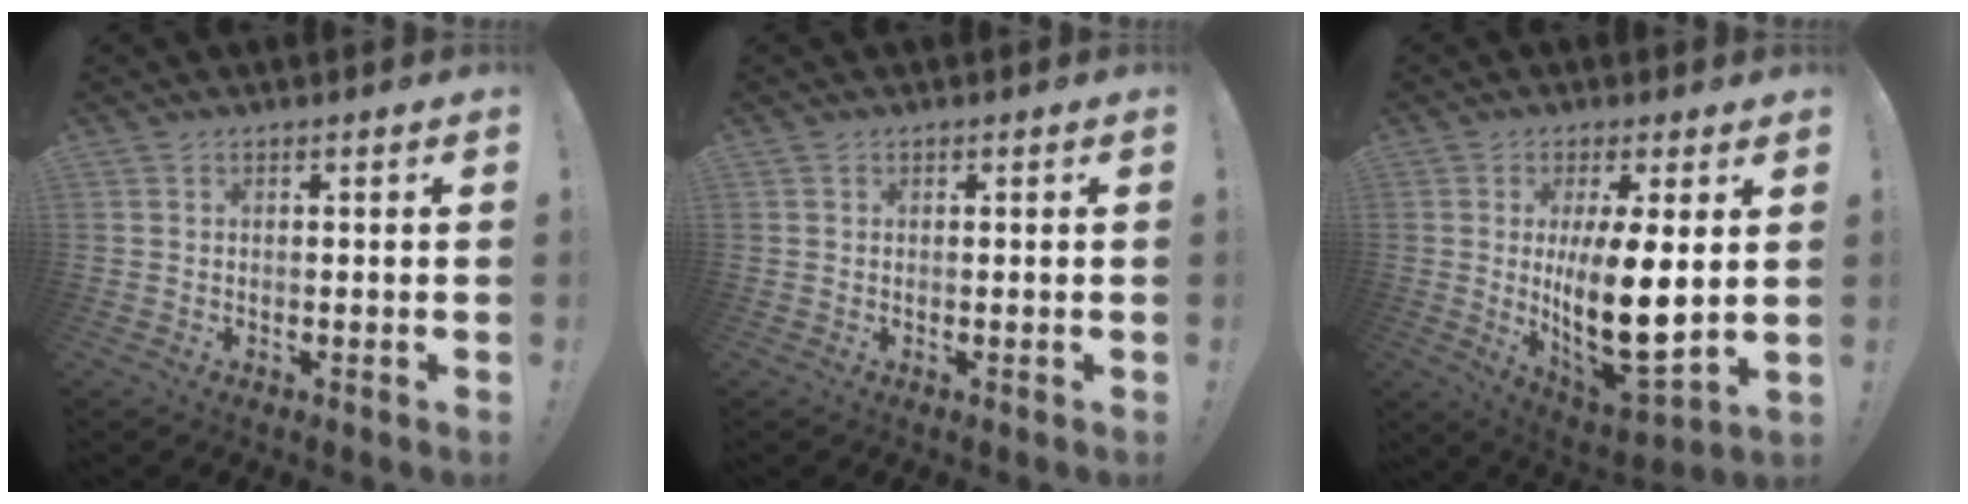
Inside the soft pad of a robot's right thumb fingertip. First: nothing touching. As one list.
[{"total": 0.0}, {"total": 16.3, "force": [1.6, 6.4, 14.9], "torque": [-0.243, -0.031, 0.033]}]